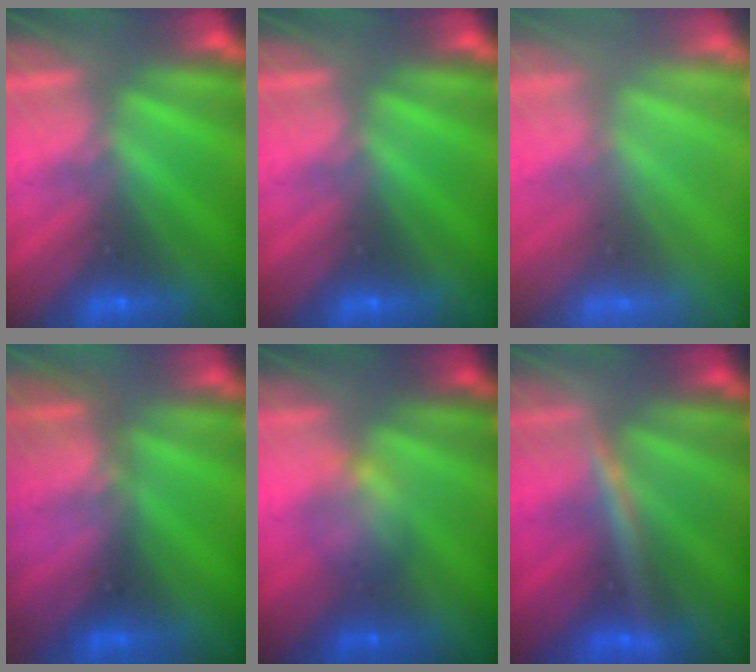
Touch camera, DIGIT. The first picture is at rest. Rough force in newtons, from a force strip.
{"total": 0.0}
{"total": 4.7}
{"total": 2.8}
{"total": 2.1}
{"total": 2.4}